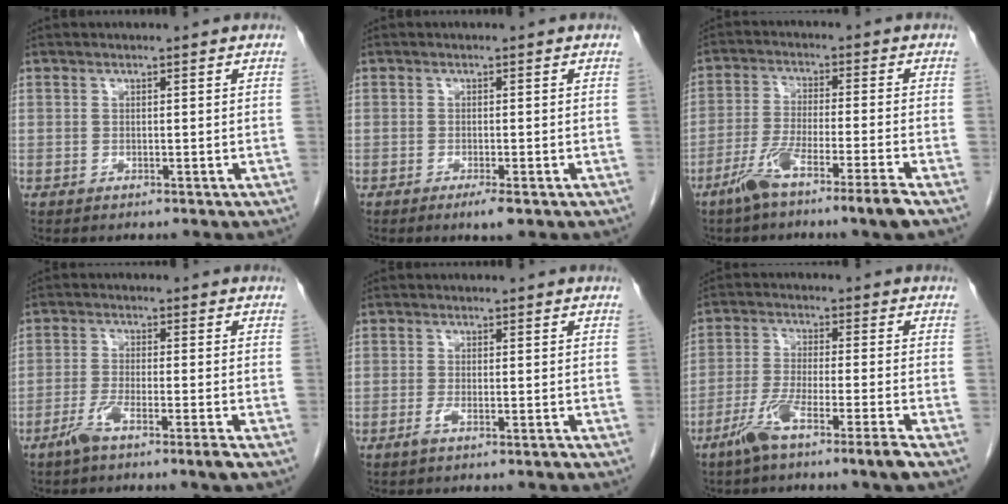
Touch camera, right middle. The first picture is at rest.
{"total": 2.2, "force": [-1.3, 0.2, 1.8], "torque": [-0.028, -0.005, -0.019]}
{"total": 8.3, "force": [-5.5, -0.6, 6.2], "torque": [-0.114, -0.015, -0.105]}
{"total": 4.9, "force": [-3.3, -0.5, 3.5], "torque": [-0.067, -0.006, -0.068]}
{"total": 1.8, "force": [-1.2, -0.1, 1.3], "torque": [-0.027, -0.002, -0.024]}
{"total": 7.6, "force": [-5.0, -0.7, 5.6], "torque": [-0.104, -0.014, -0.098]}